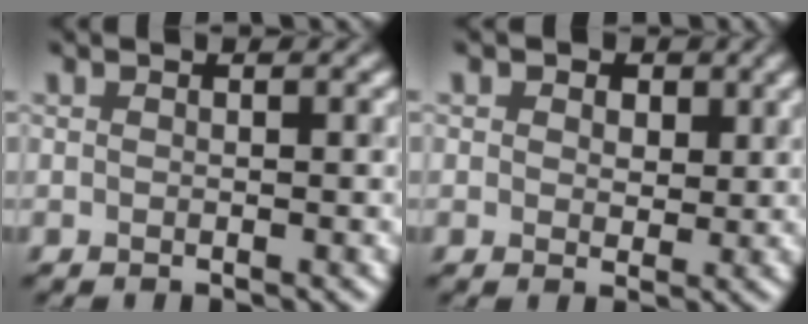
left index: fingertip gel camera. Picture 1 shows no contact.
{"total": 3.1, "force": [1.4, 2.2, 1.6], "torque": [-0.026, 0.001, 0.004]}